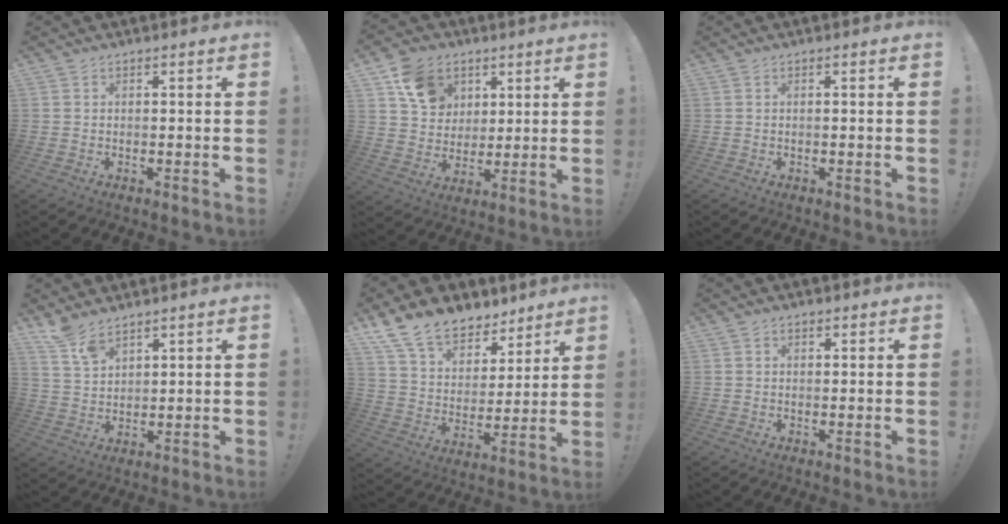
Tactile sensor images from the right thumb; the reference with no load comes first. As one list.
[{"total": 12.4, "force": [6.0, 9.9, 4.5], "torque": [-0.071, -0.023, 0.122]}, {"total": 0.0}, {"total": 7.2, "force": [5.9, 2.6, 3.1], "torque": [-0.058, -0.036, 0.112]}, {"total": 15.0, "force": [11.4, 8.3, 5.2], "torque": [-0.105, -0.077, 0.216]}, {"total": 0.8, "force": [0.5, 0.5, 0.2], "torque": [-0.001, 0.000, 0.009]}]